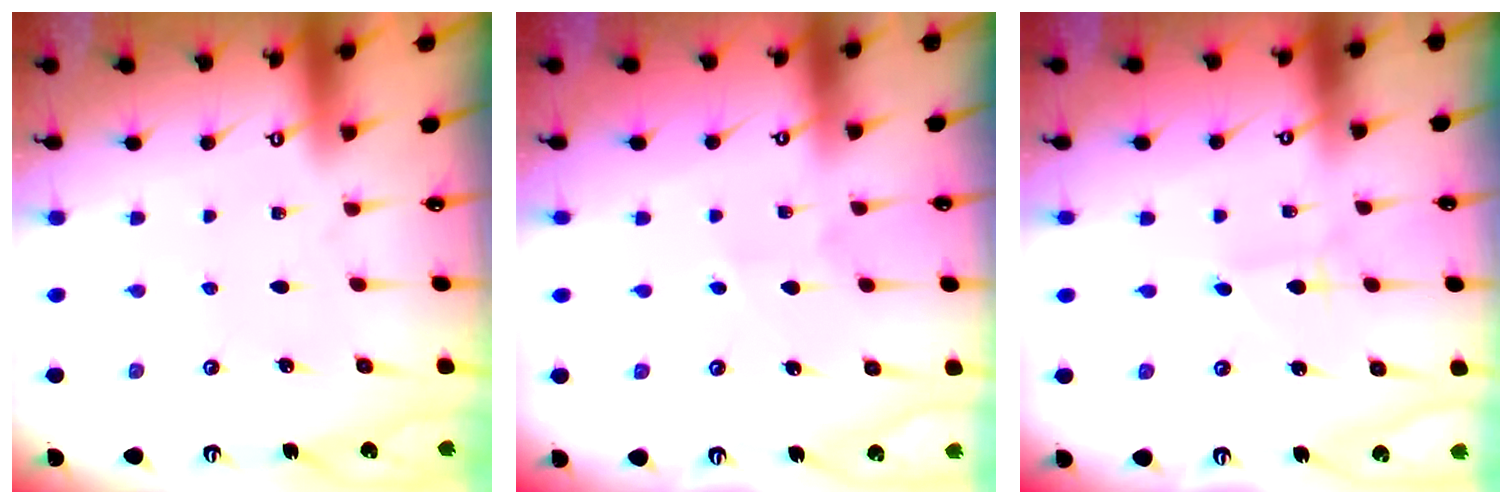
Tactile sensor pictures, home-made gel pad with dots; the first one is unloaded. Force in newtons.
{"total": 3.5, "press": 3.3, "slide": 1.1}
{"total": 1.8, "press": 1.7, "slide": 0.2}